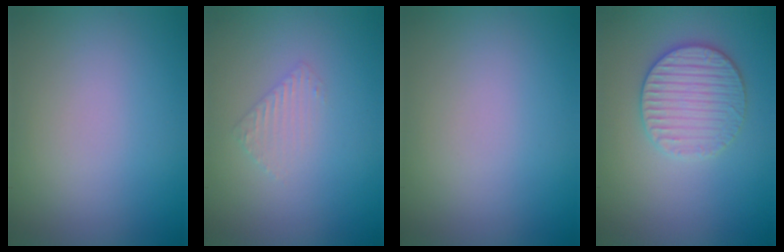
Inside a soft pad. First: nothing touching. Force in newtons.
{"total": 1.3, "press": 1.3, "slide": 0.3}
{"total": 0.0}
{"total": 3.5, "press": 3.4, "slide": 0.5}